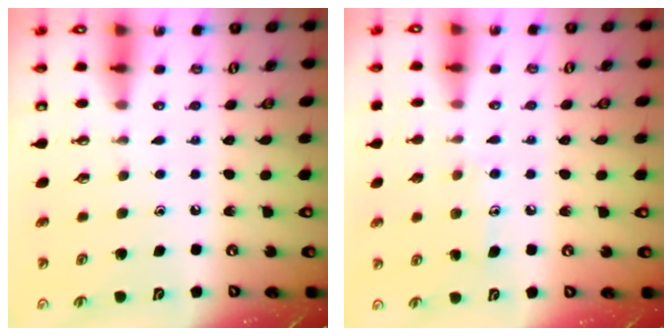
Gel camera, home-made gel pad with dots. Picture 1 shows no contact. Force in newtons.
{"total": 7.5, "press": 7.5, "slide": 0.1}